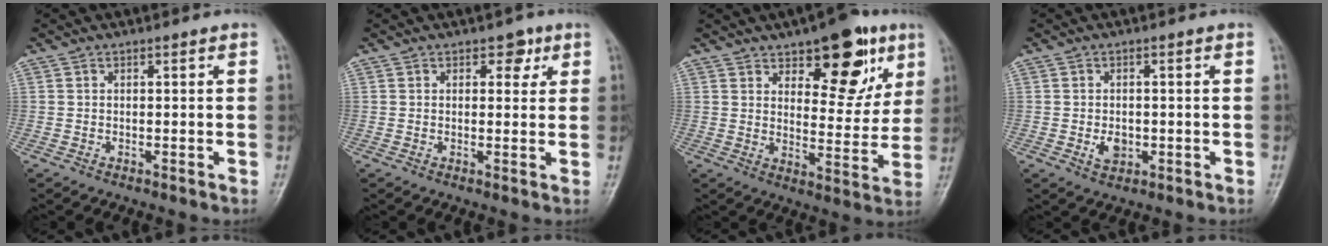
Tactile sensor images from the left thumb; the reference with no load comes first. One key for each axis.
{"total": 3.0, "fx": 1.5, "fy": 2.1, "fz": 1.6, "tx": 0.003, "ty": -0.005, "tz": 0.016}
{"total": 15.2, "fx": 8.3, "fy": 7.2, "fz": 10.5, "tx": -0.087, "ty": -0.041, "tz": 0.118}
{"total": 3.2, "fx": -0.6, "fy": 2.3, "fz": 2.1, "tx": -0.028, "ty": 0.000, "tz": -0.006}